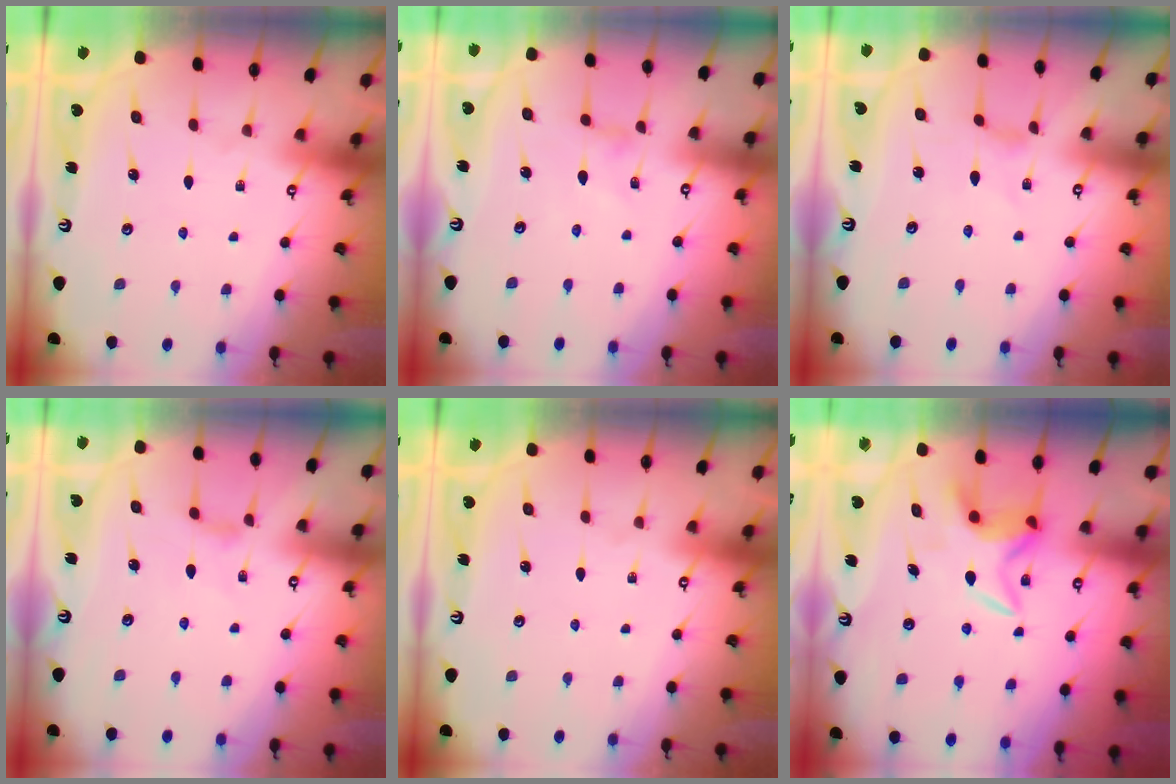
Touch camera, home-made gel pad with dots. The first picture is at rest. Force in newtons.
{"total": 0.6, "press": 0.5, "slide": 0.2}
{"total": 0.5, "press": 0.5, "slide": 0.1}
{"total": 2.3, "press": 2.2, "slide": 0.5}
{"total": 0.0}
{"total": 6.3, "press": 6.2, "slide": 0.7}